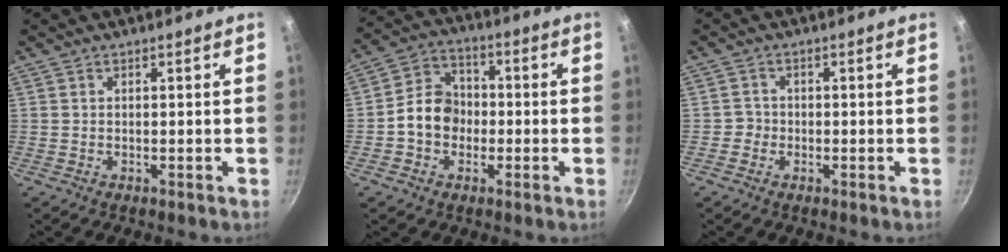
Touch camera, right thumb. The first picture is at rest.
{"total": 9.4, "force": [-1.4, 7.8, 5.1], "torque": [-0.051, 0.030, -0.038]}
{"total": 1.8, "force": [-0.7, 1.7, 0.1], "torque": [0.013, 0.008, -0.014]}